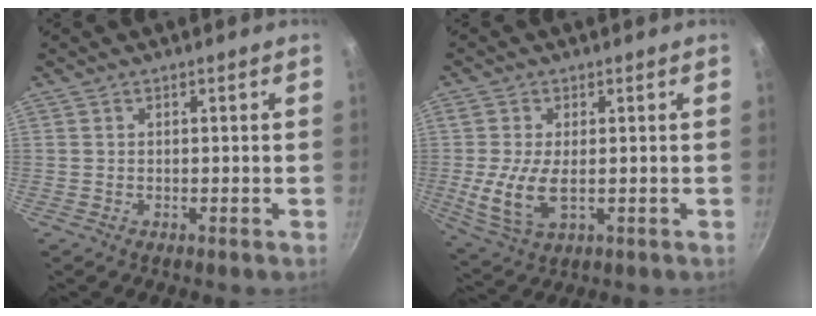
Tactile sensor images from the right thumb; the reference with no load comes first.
{"total": 8.3, "force": [-0.5, 4.2, 7.2], "torque": [-0.153, -0.015, -0.007]}